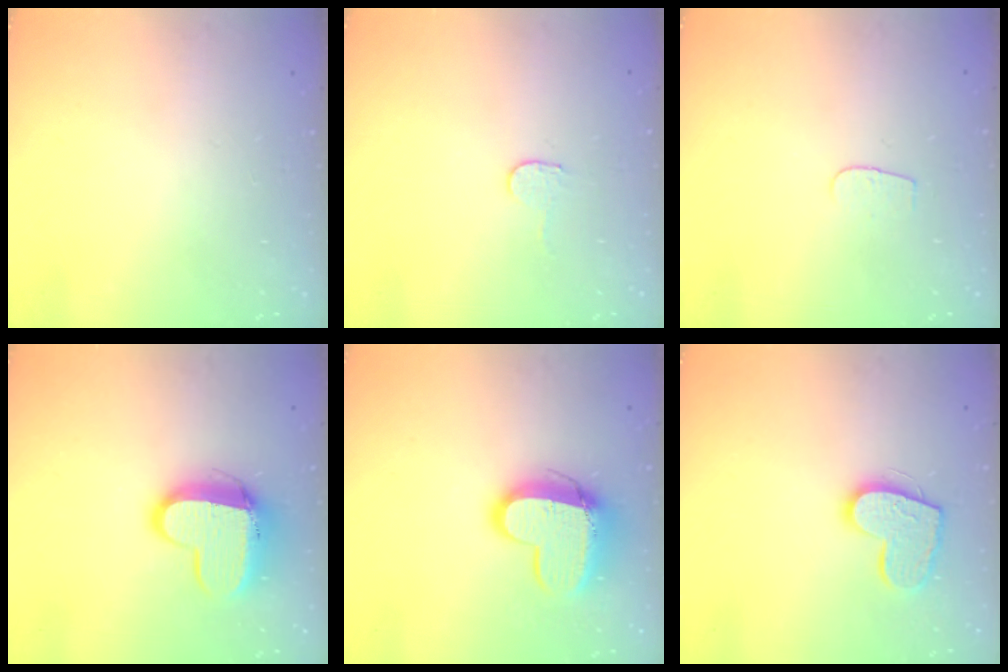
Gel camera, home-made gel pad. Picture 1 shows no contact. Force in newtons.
{"total": 2.3, "press": 2.3, "slide": 0.2}
{"total": 3.7, "press": 3.7, "slide": 0.4}
{"total": 12.1, "press": 12.0, "slide": 0.9}
{"total": 13.1, "press": 13.0, "slide": 1.1}
{"total": 13.3, "press": 13.3, "slide": 0.9}